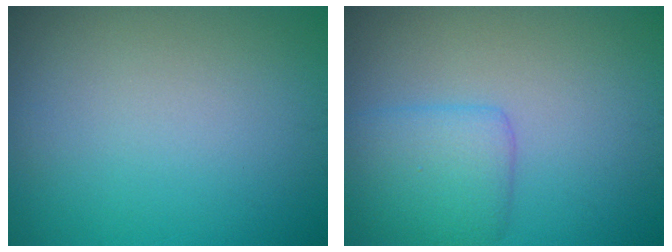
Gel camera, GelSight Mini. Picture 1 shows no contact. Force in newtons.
{"total": 3.4, "press": 3.4, "slide": 0.2}